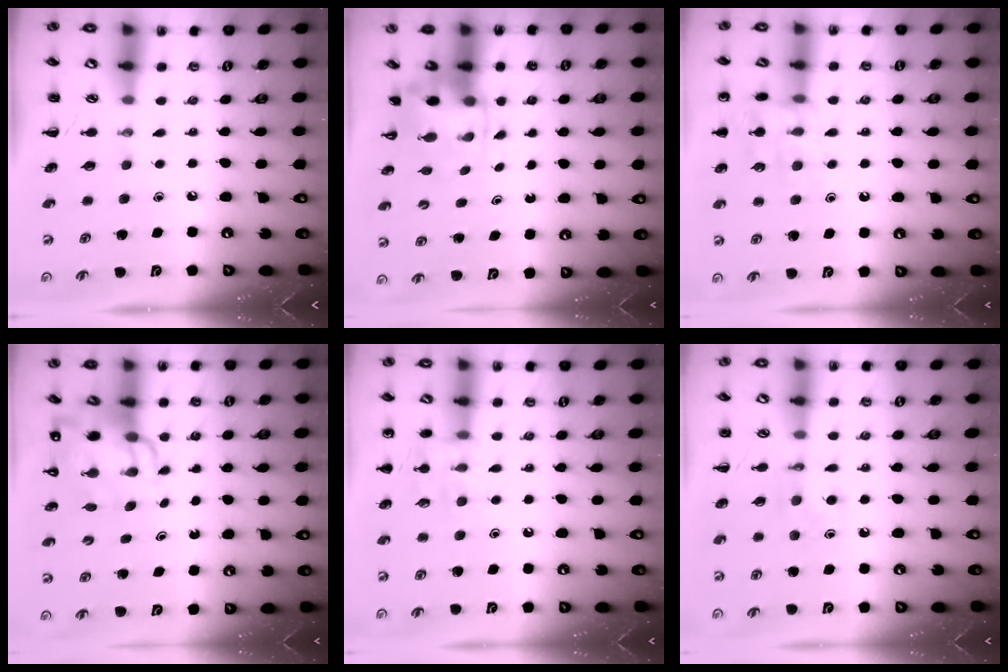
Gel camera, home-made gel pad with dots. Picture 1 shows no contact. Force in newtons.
{"total": 3.6, "press": 3.5, "slide": 0.8}
{"total": 12.8, "press": 12.8, "slide": 0.9}
{"total": 11.2, "press": 10.7, "slide": 3.4}
{"total": 10.5, "press": 10.4, "slide": 1.6}
{"total": 5.1, "press": 4.9, "slide": 1.4}